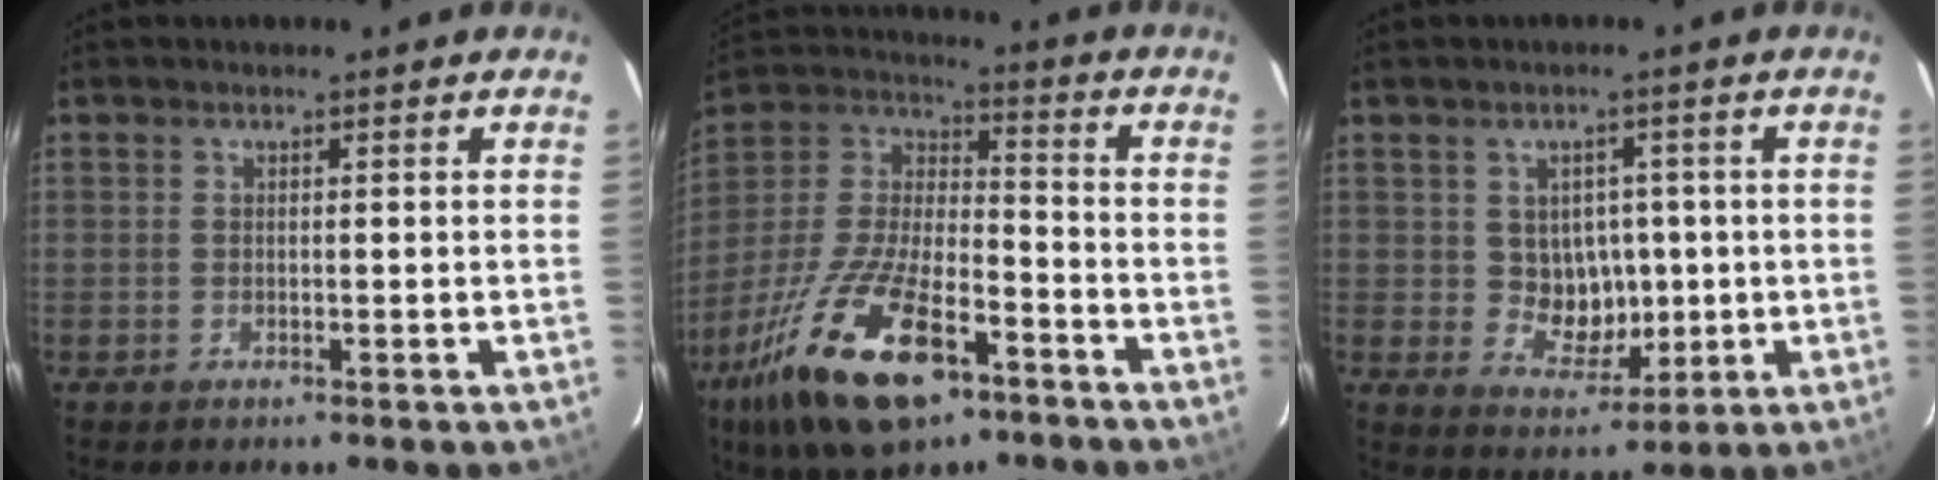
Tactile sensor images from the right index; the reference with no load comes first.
{"total": 22.9, "force": [-12.7, 9.2, 16.7], "torque": [-0.344, -0.028, -0.225]}
{"total": 7.2, "force": [0.2, 6.5, 3.1], "torque": [-0.056, 0.003, 0.018]}